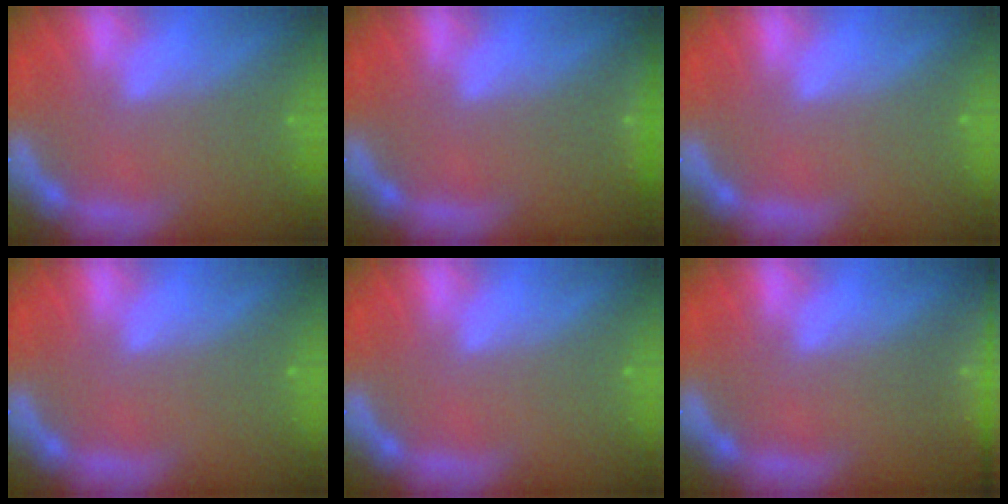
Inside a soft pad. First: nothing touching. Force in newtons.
{"total": 1.4}
{"total": 0.0}
{"total": 0.0}
{"total": 0.0}
{"total": 7.0}